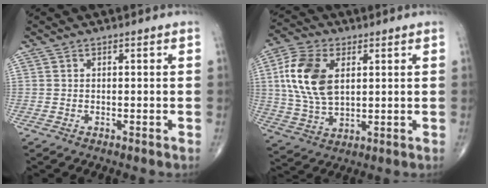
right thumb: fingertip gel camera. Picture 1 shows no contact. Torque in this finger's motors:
{"motor_torque": [-0.76, 1.05, 1.17, 0.34, 0.14]}